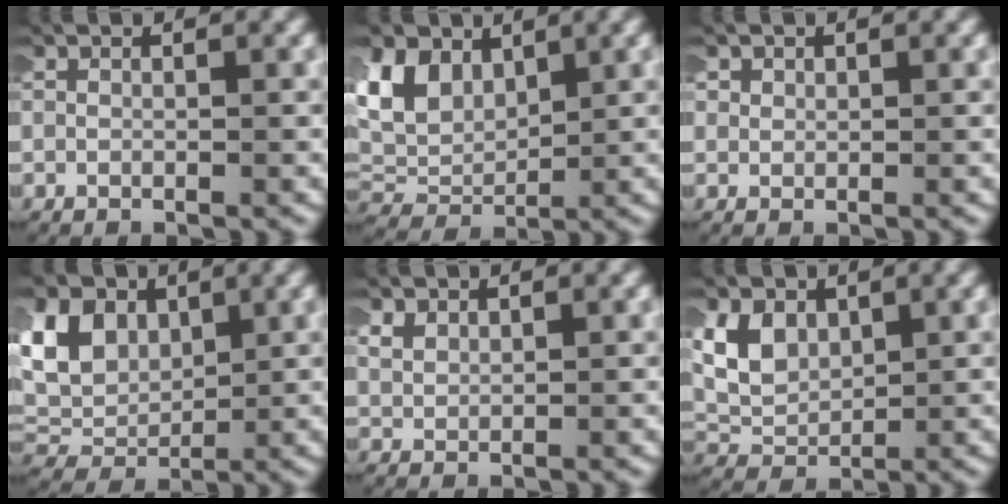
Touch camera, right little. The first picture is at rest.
{"total": 7.8, "force": [1.6, 5.9, 4.9], "torque": [-0.129, -0.013, 0.033]}
{"total": 1.0, "force": [0.2, 1.0, 0.1], "torque": [-0.010, 0.000, 0.001]}
{"total": 8.9, "force": [1.6, 6.8, 5.5], "torque": [-0.135, -0.011, 0.029]}
{"total": 1.5, "force": [1.0, 0.8, 0.7], "torque": [-0.028, -0.006, 0.028]}
{"total": 5.0, "force": [1.2, 3.6, 3.3], "torque": [-0.095, -0.013, 0.031]}